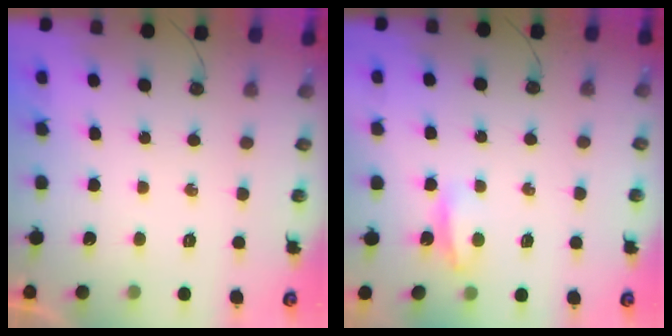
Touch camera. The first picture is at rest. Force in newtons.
{"total": 4.4, "press": 4.4, "slide": 0.4}